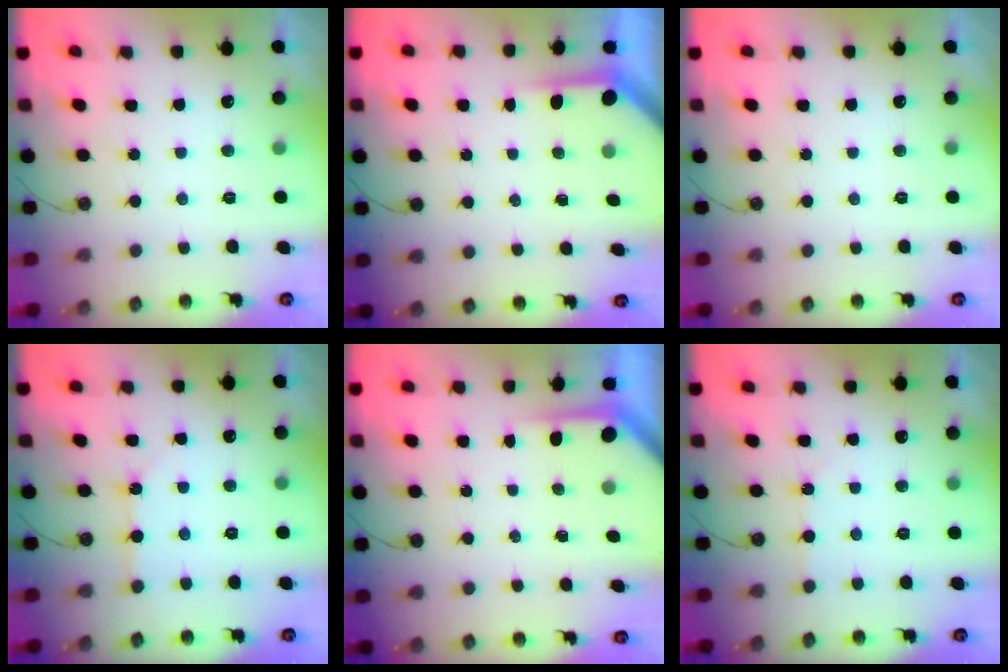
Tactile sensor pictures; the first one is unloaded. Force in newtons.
{"total": 3.9, "press": 3.8, "slide": 0.4}
{"total": 0.0}
{"total": 1.2, "press": 1.2, "slide": 0.2}
{"total": 3.6, "press": 3.6, "slide": 0.3}
{"total": 2.2, "press": 2.2, "slide": 0.4}